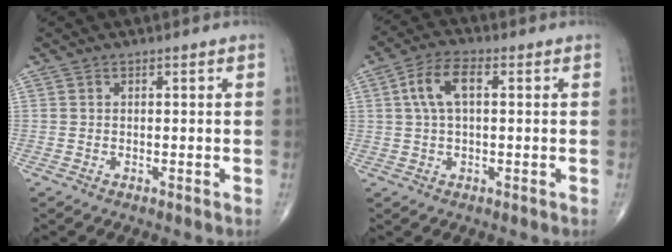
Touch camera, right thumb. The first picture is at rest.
{"total": 6.8, "force": [1.3, 3.2, 5.8], "torque": [-0.115, 0.018, 0.022]}